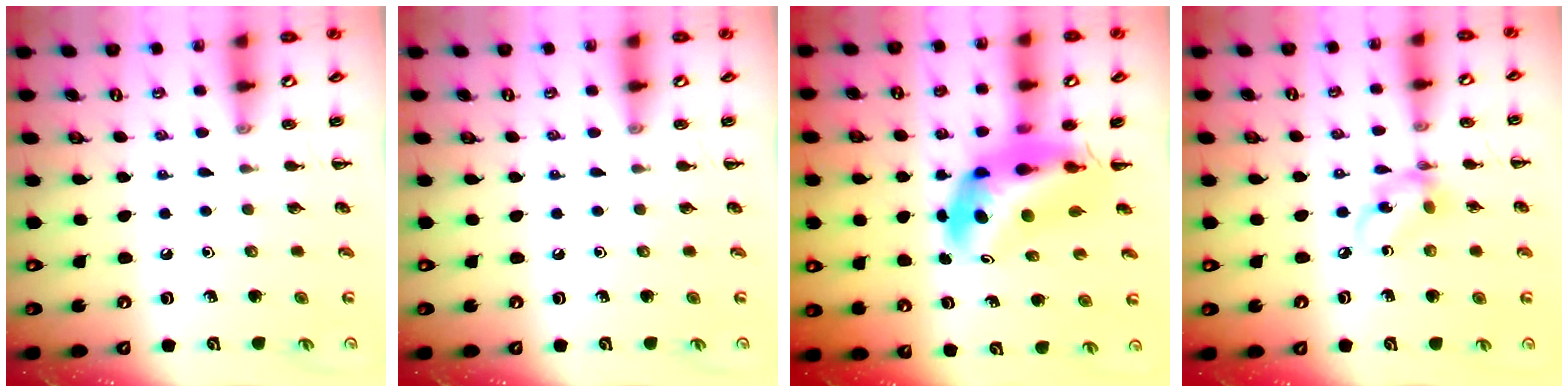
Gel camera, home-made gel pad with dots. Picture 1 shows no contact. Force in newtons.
{"total": 0.0}
{"total": 7.5, "press": 7.1, "slide": 2.2}
{"total": 8.1, "press": 8.0, "slide": 1.0}